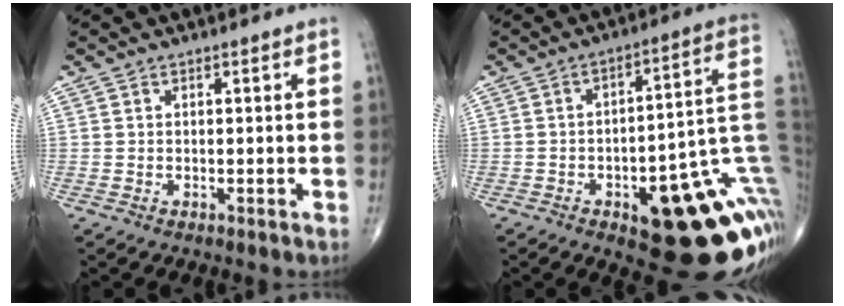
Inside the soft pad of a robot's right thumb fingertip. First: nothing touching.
{"total": 23.7, "force": [-6.2, 8.8, 21.2], "torque": [-0.193, 0.039, -0.064]}